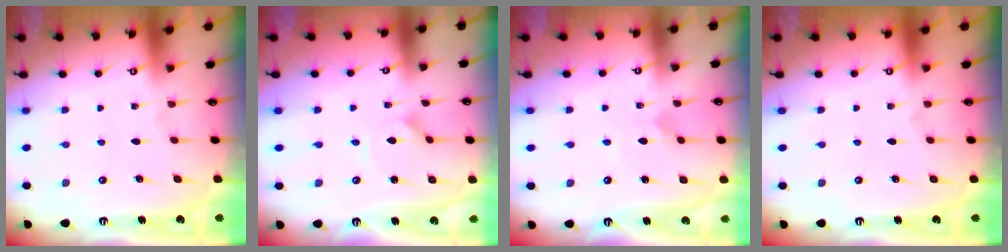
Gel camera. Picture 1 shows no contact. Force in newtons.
{"total": 0.9, "press": 0.9, "slide": 0.0}
{"total": 4.6, "press": 4.5, "slide": 0.3}
{"total": 0.0}